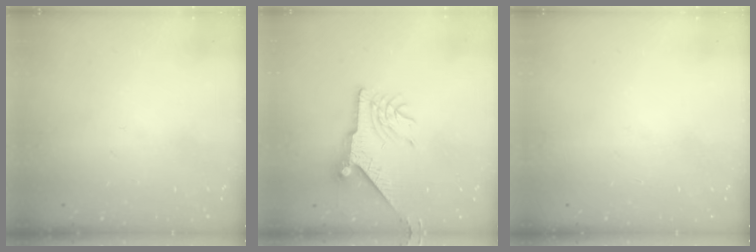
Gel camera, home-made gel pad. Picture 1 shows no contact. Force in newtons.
{"total": 9.3, "press": 9.3, "slide": 0.4}
{"total": 0.0}